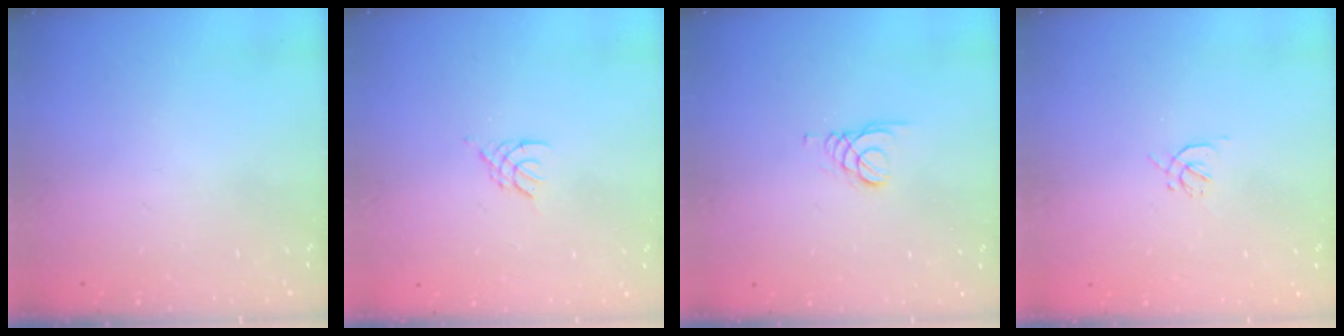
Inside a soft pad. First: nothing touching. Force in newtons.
{"total": 2.4, "press": 2.3, "slide": 0.5}
{"total": 1.6, "press": 1.5, "slide": 0.2}
{"total": 1.2, "press": 1.2, "slide": 0.4}